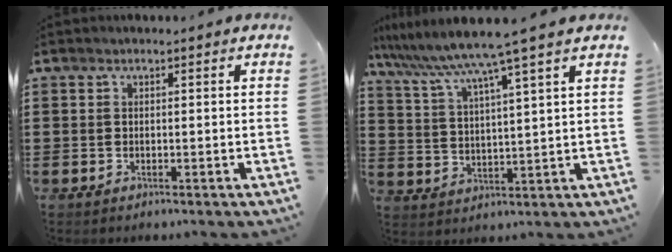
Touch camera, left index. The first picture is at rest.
{"total": 7.1, "force": [6.0, -1.4, 3.5], "torque": [-0.093, -0.042, 0.097]}